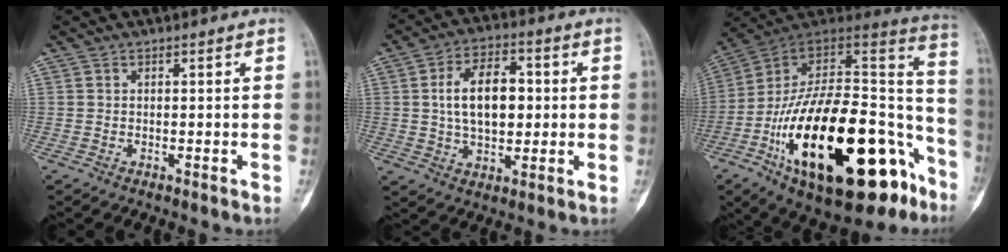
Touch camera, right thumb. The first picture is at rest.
{"total": 12.6, "force": [1.3, 7.5, 10.0], "torque": [-0.150, 0.009, 0.021]}
{"total": 36.3, "force": [-14.8, 16.4, 28.8], "torque": [-0.388, 0.069, -0.227]}